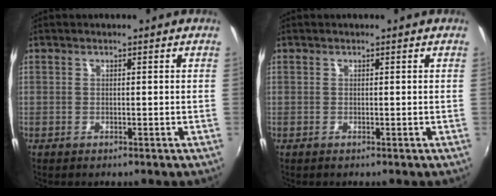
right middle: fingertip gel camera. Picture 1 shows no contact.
{"total": 0.0}